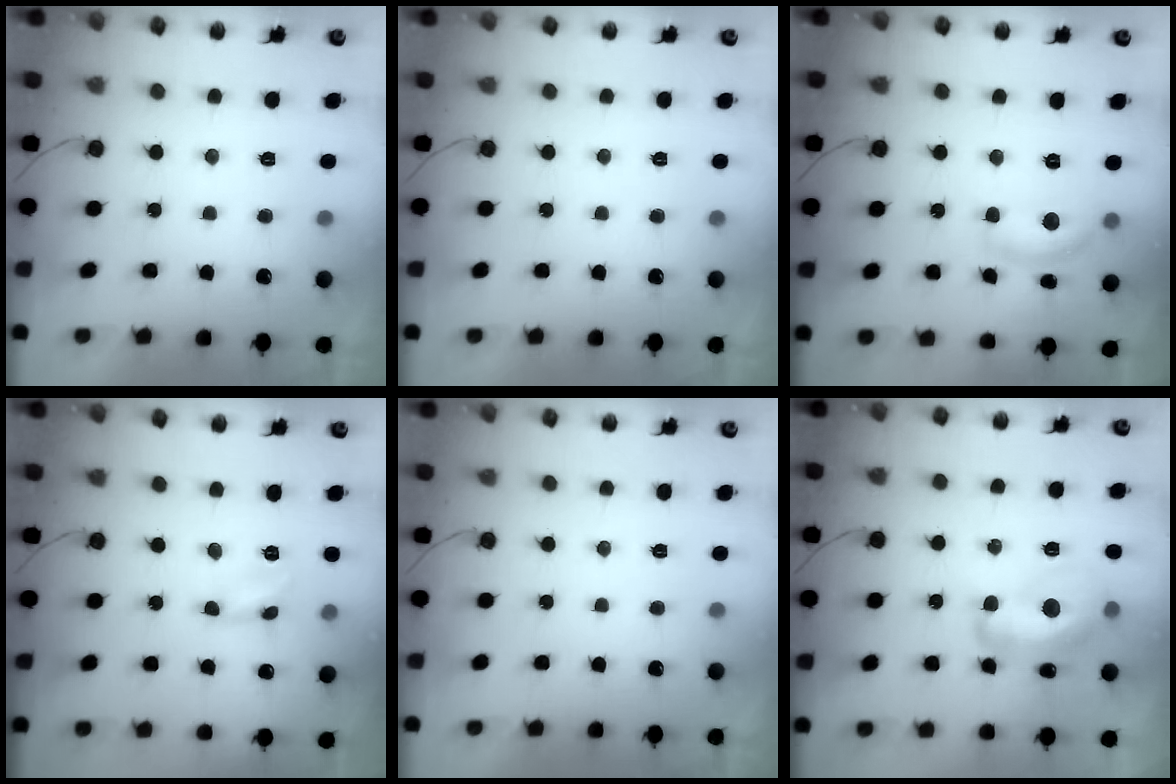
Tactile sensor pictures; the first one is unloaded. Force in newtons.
{"total": 0.0}
{"total": 11.2, "press": 11.2, "slide": 0.8}
{"total": 2.6, "press": 2.6, "slide": 0.2}
{"total": 0.0}
{"total": 13.7, "press": 13.7, "slide": 0.8}